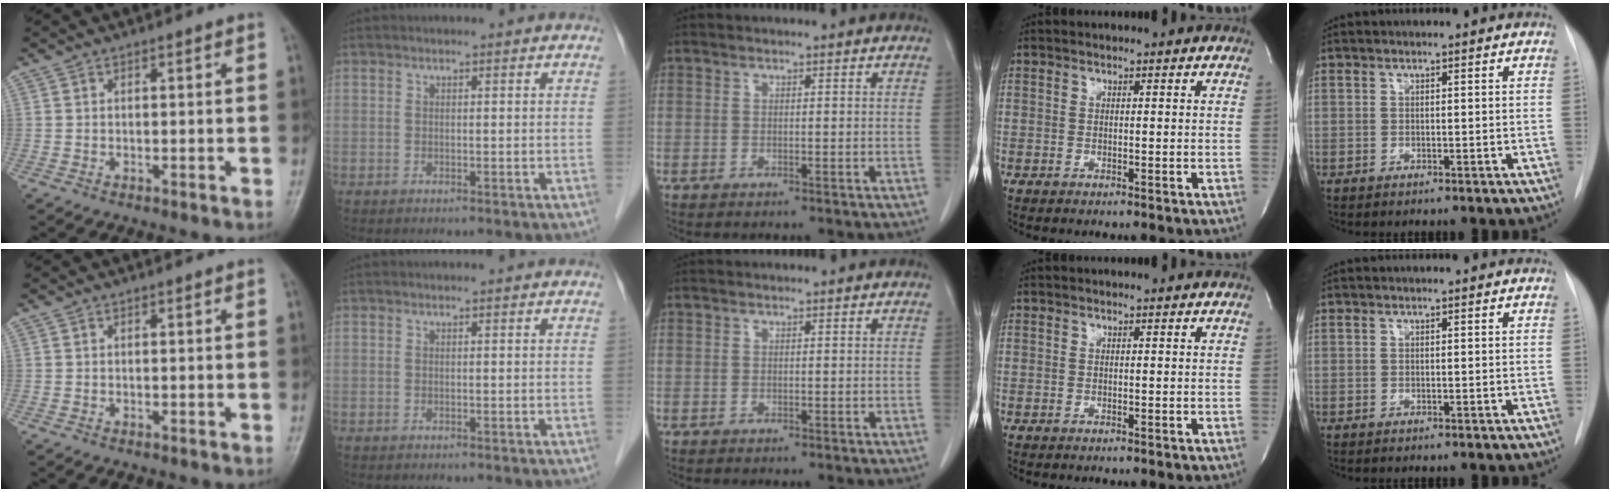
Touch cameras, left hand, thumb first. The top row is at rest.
{}